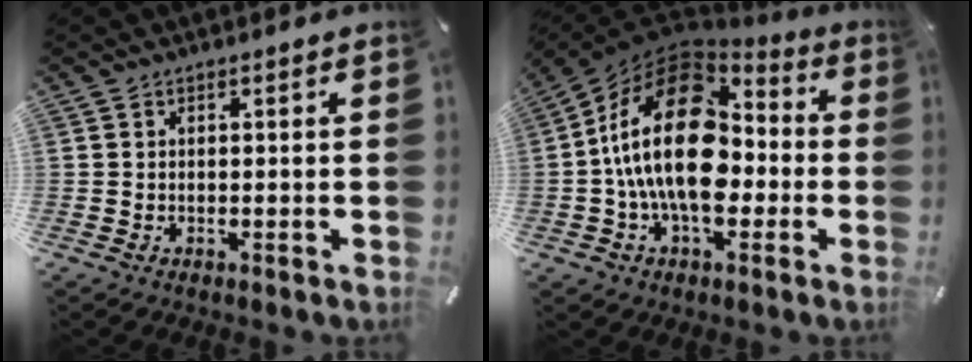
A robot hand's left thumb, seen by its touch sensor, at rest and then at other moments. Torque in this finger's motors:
{"motor_torque": [1.61, 3.40, 0.96, -0.04, 1.06]}